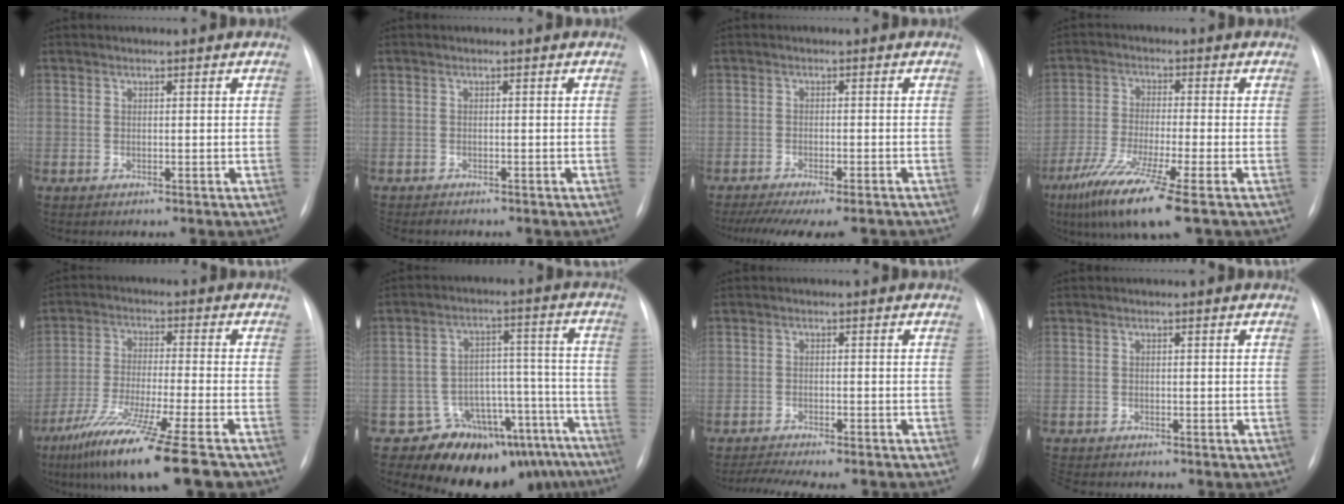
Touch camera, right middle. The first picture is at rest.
{"total": 3.2, "force": [-2.8, 1.2, 1.1], "torque": [-0.015, -0.006, -0.038]}
{"total": 13.0, "force": [-11.1, 2.2, 6.4], "torque": [-0.104, -0.020, -0.151]}
{"total": 10.7, "force": [-6.1, -0.3, 8.7], "torque": [-0.174, -0.037, -0.115]}
{"total": 16.0, "force": [-11.2, -0.6, 11.3], "torque": [-0.204, -0.057, -0.193]}
{"total": 15.8, "force": [-13.2, 7.9, 3.5], "torque": [-0.003, 0.078, -0.173]}
{"total": 9.7, "force": [-8.7, 1.2, 4.2], "torque": [-0.057, -0.001, -0.120]}
{"total": 4.0, "force": [-3.5, 1.5, 1.3], "torque": [-0.021, -0.006, -0.053]}